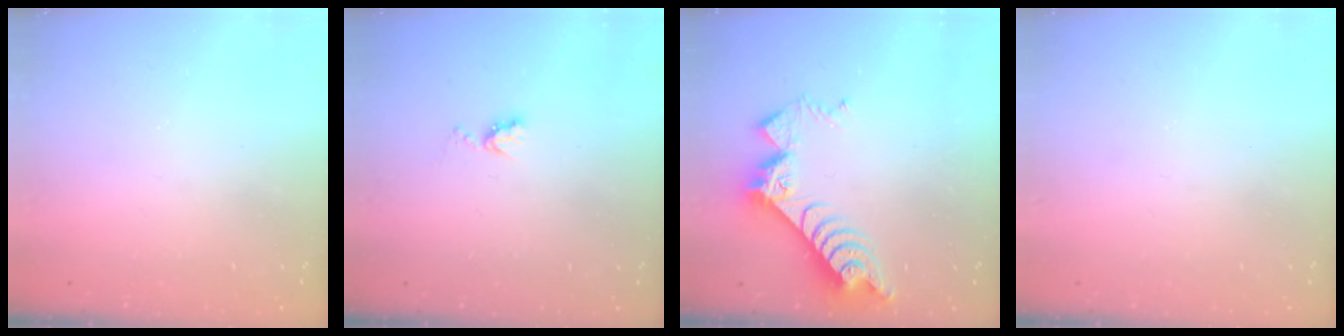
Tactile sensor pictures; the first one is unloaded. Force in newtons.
{"total": 5.1, "press": 5.1, "slide": 0.5}
{"total": 9.8, "press": 9.7, "slide": 0.9}
{"total": 0.5, "press": 0.5, "slide": 0.1}